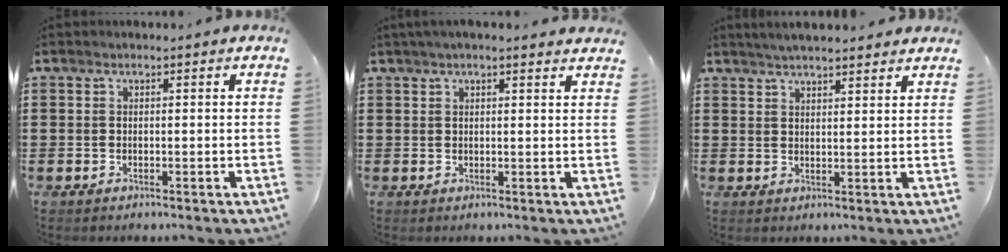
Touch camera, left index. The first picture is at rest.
{"total": 2.2, "force": [1.8, 0.1, 1.3], "torque": [-0.028, 0.004, 0.032]}
{"total": 3.3, "force": [3.2, 0.0, 0.8], "torque": [-0.023, -0.004, 0.059]}